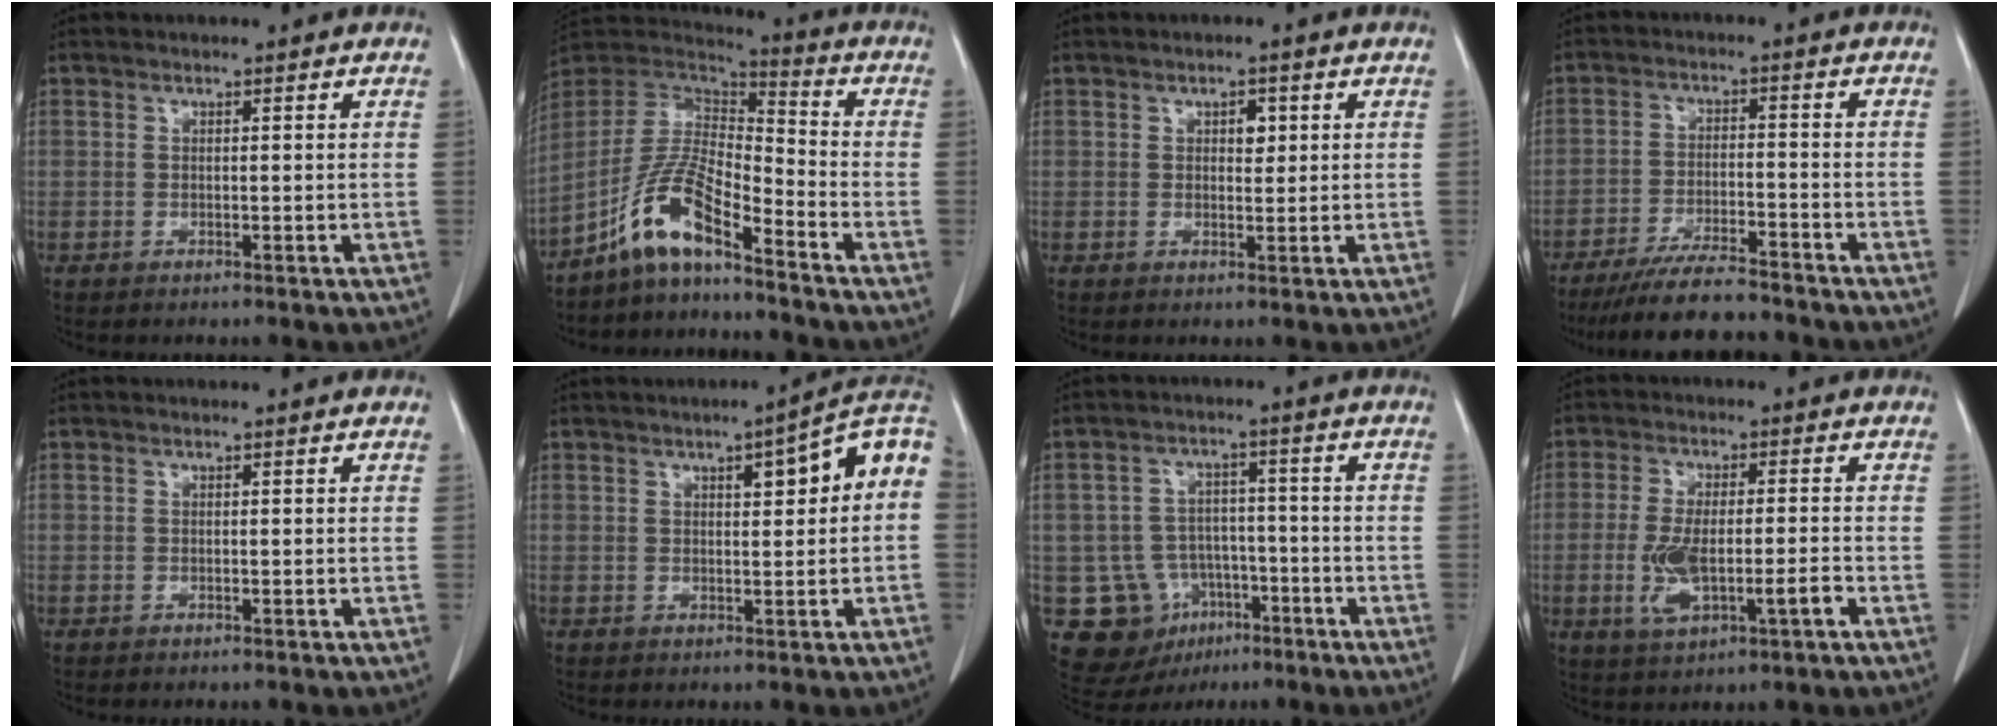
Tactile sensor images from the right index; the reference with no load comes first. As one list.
[{"total": 10.4, "force": [-7.3, 2.0, 7.2], "torque": [-0.161, 0.015, -0.139]}, {"total": 2.1, "force": [0.7, 1.2, 1.5], "torque": [-0.020, 0.000, 0.010]}, {"total": 10.5, "force": [-9.5, 0.9, 4.3], "torque": [-0.068, -0.019, -0.154]}, {"total": 0.0}, {"total": 8.7, "force": [2.0, 1.3, 8.4], "torque": [-0.114, 0.025, 0.021]}, {"total": 10.6, "force": [-4.2, 9.2, 3.2], "torque": [-0.059, 0.023, -0.049]}, {"total": 8.3, "force": [-2.3, 2.2, 7.6], "torque": [-0.154, 0.001, -0.032]}]